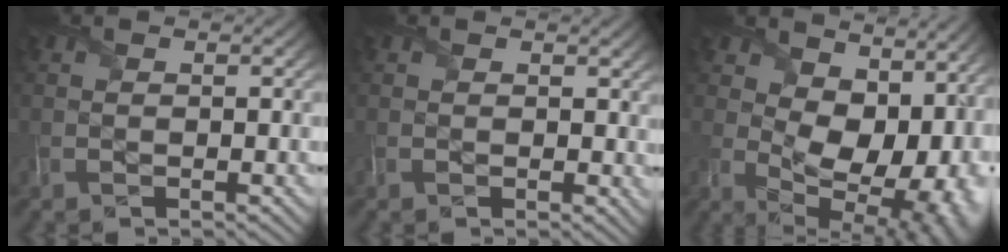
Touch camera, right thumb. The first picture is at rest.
{"total": 2.0, "force": [0.8, 1.4, 1.1], "torque": [-0.019, 0.000, 0.015]}
{"total": 14.5, "force": [4.0, 10.2, 9.5], "torque": [-0.128, 0.002, 0.083]}